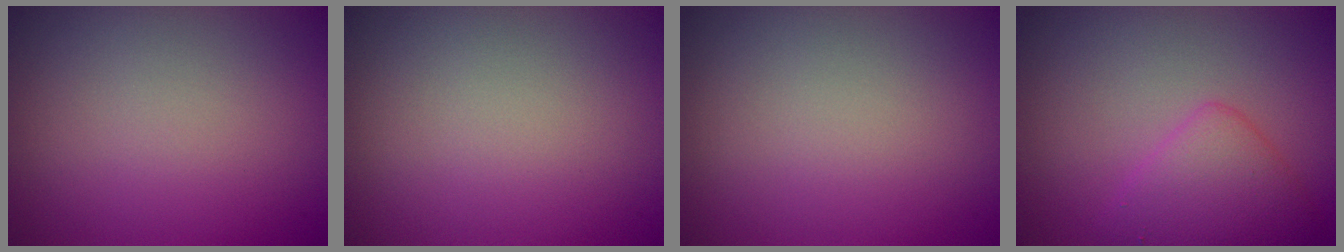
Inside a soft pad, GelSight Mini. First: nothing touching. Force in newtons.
{"total": 0.0}
{"total": 0.0}
{"total": 3.3, "press": 3.3, "slide": 0.1}